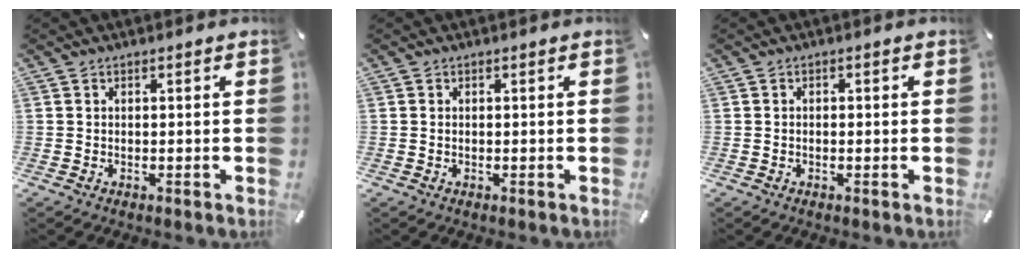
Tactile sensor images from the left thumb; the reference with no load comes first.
{"total": 0.5, "force": [0.0, 0.3, 0.5], "torque": [-0.010, 0.001, -0.001]}
{"total": 0.6, "force": [-0.3, 0.3, 0.3], "torque": [-0.006, 0.000, -0.007]}